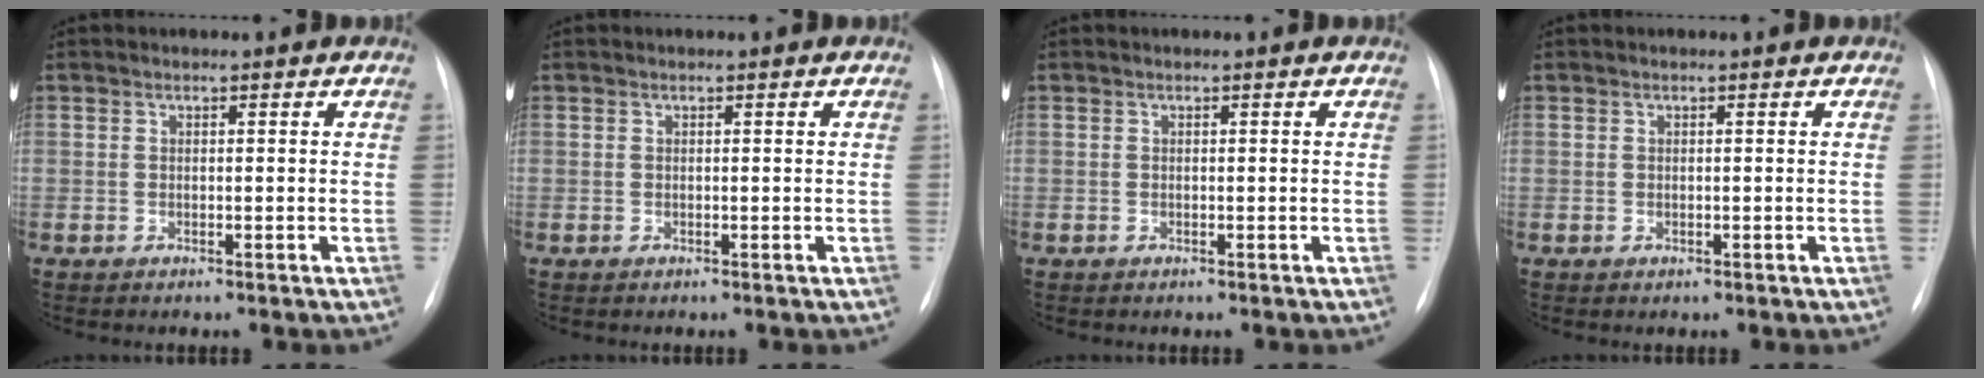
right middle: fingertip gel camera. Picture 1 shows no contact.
{"total": 0.0}
{"total": 0.0}
{"total": 0.0}